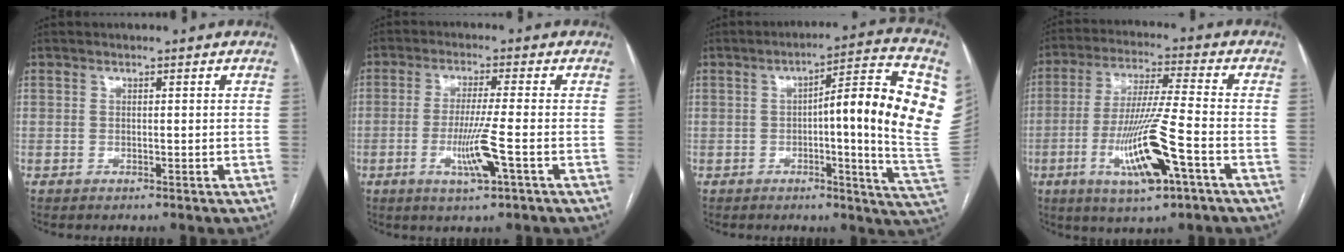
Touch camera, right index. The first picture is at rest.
{"total": 7.0, "force": [-2.3, -0.5, 6.6], "torque": [-0.126, -0.016, -0.043]}
{"total": 18.0, "force": [2.6, 0.4, 17.8], "torque": [-0.198, 0.021, 0.028]}
{"total": 13.7, "force": [-5.1, 0.8, 12.7], "torque": [-0.255, -0.016, -0.090]}